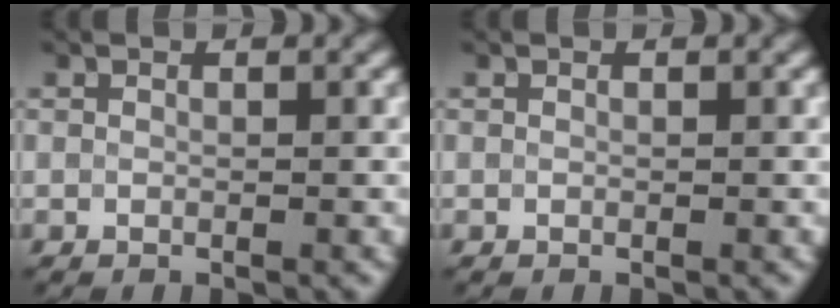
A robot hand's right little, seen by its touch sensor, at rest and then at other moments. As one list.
[{"total": 0.0}]